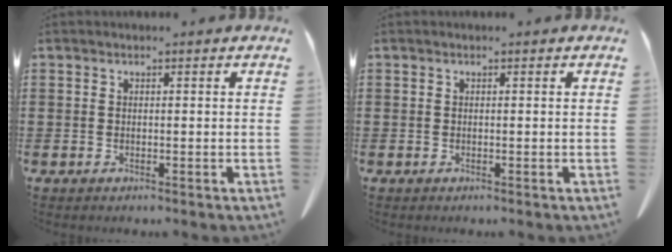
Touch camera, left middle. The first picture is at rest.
{"total": 0.0}